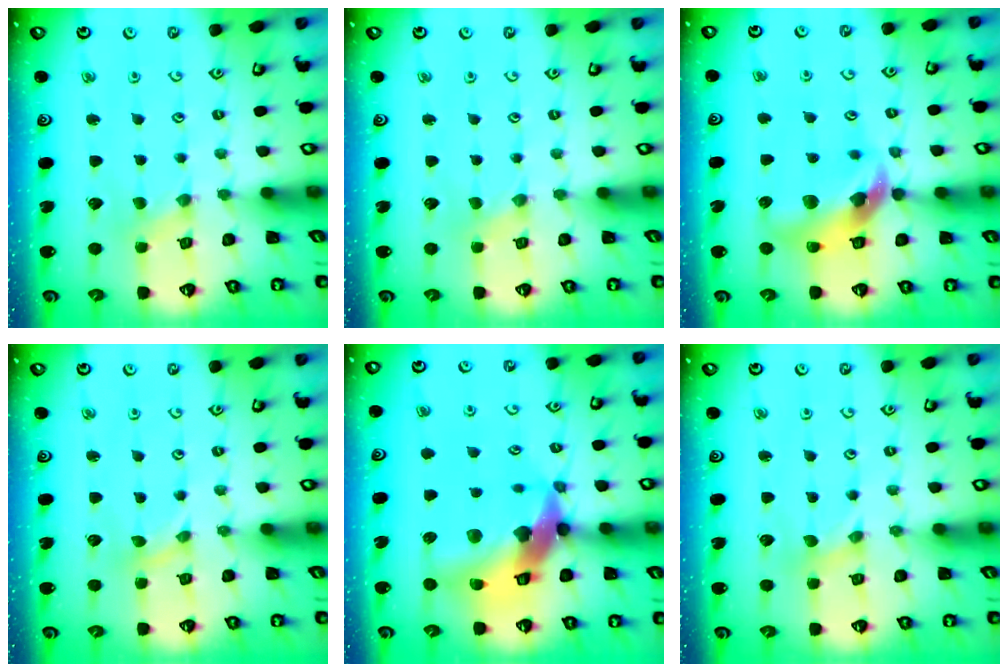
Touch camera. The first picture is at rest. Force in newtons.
{"total": 0.0}
{"total": 12.2, "press": 12.1, "slide": 1.8}
{"total": 0.0}
{"total": 18.4, "press": 18.2, "slide": 2.4}
{"total": 0.0}